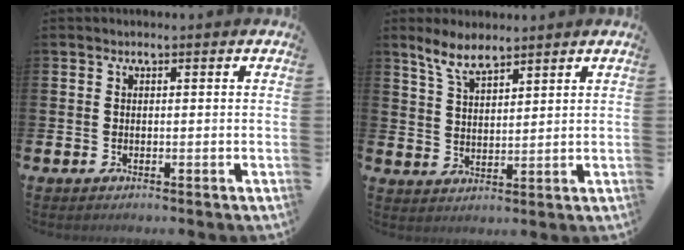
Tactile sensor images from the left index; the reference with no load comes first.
{"total": 5.5, "force": [4.9, 1.3, 2.2], "torque": [-0.063, -0.010, 0.091]}